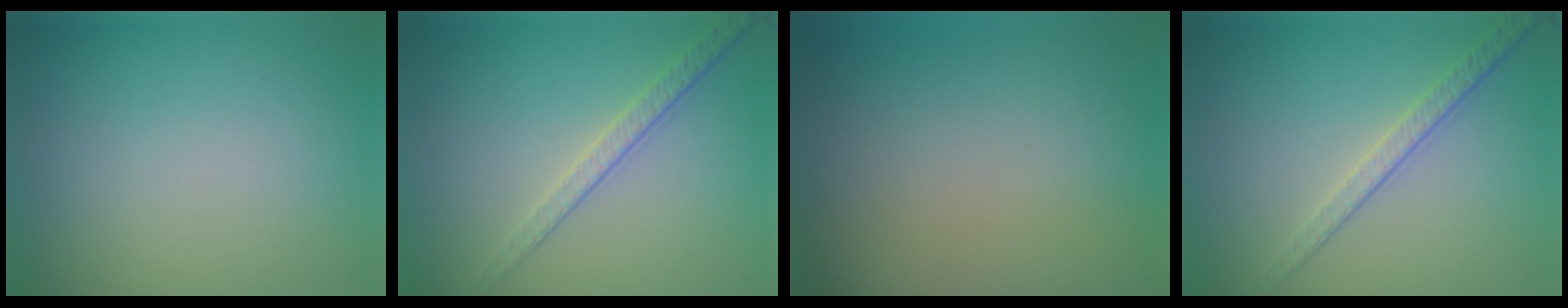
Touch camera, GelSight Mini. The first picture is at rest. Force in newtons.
{"total": 2.4, "press": 2.0, "slide": 1.4}
{"total": 0.0}
{"total": 2.4, "press": 2.0, "slide": 1.4}